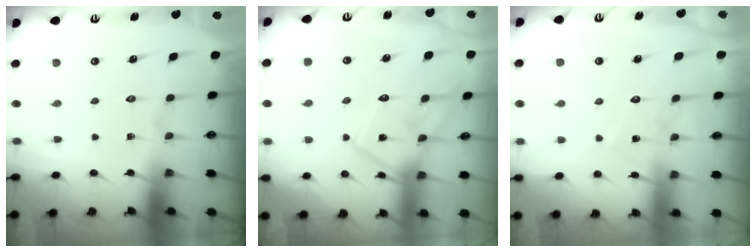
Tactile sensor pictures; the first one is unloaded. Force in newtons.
{"total": 12.2, "press": 12.2, "slide": 0.6}
{"total": 7.5, "press": 7.5, "slide": 0.5}